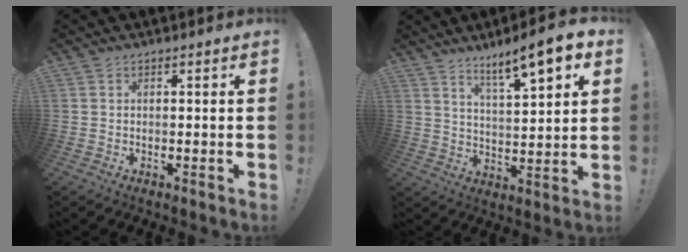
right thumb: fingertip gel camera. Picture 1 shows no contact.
{"total": 11.8, "force": [8.5, 1.3, 8.2], "torque": [-0.127, -0.055, 0.134]}